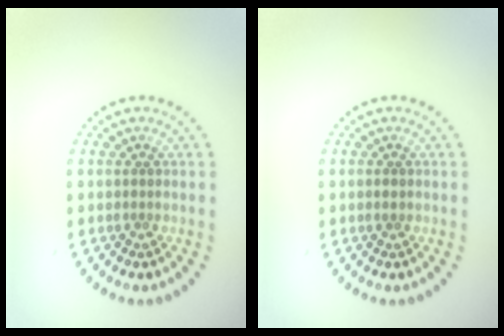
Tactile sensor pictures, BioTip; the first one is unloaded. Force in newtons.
{"total": 0.8, "press": 0.8, "slide": 0.1}